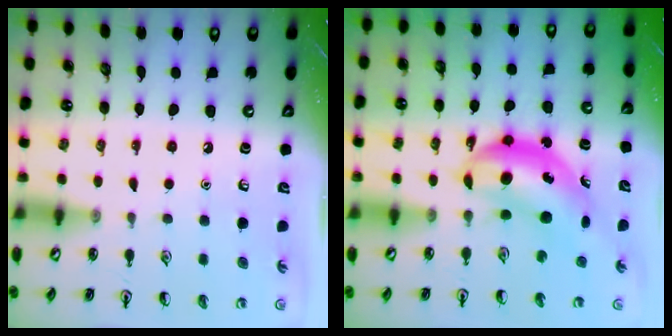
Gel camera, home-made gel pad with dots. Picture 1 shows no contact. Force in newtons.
{"total": 6.3, "press": 6.0, "slide": 1.6}